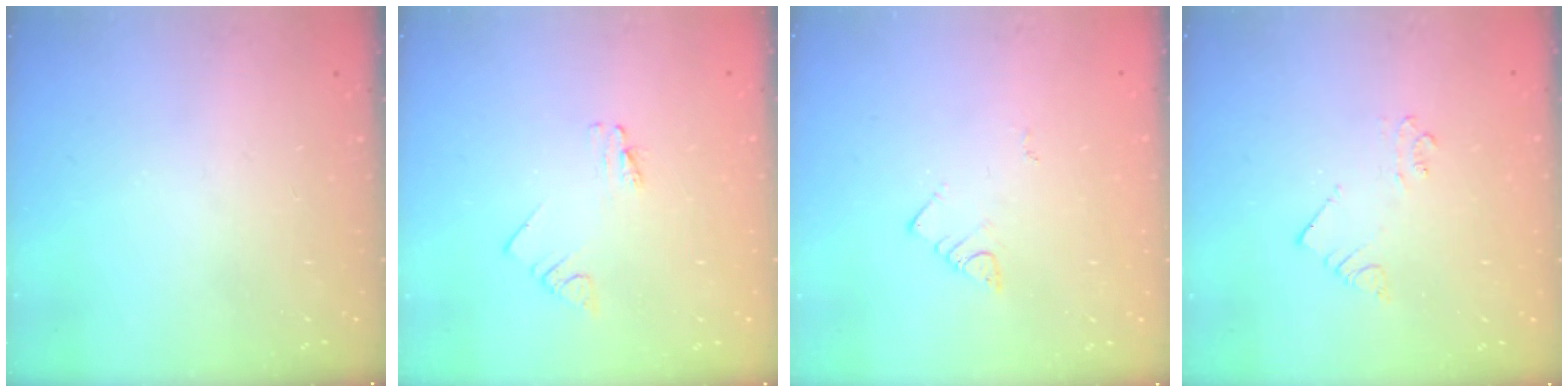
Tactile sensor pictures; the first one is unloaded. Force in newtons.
{"total": 1.1, "press": 1.1, "slide": 0.0}
{"total": 3.1, "press": 3.1, "slide": 0.5}
{"total": 2.5, "press": 2.5, "slide": 0.2}